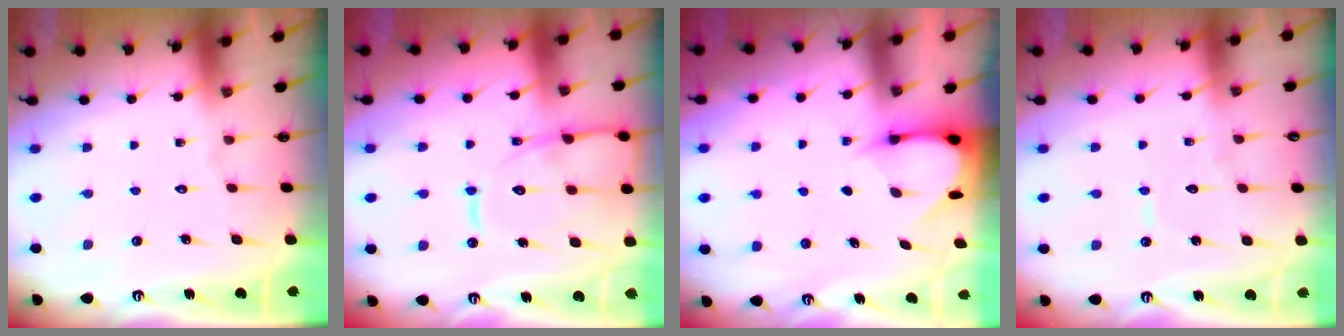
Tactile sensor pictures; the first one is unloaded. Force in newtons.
{"total": 14.5, "press": 14.5, "slide": 1.2}
{"total": 3.7, "press": 3.7, "slide": 0.3}
{"total": 4.8, "press": 4.8, "slide": 0.2}